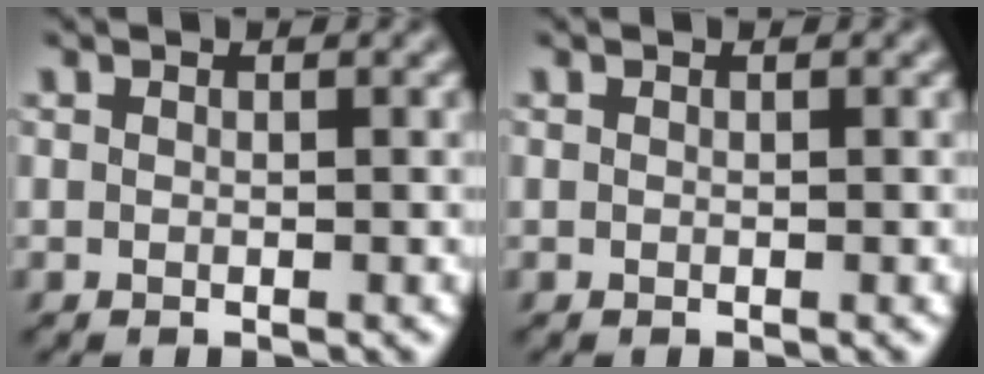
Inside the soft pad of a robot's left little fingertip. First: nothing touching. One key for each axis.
{"total": 0.0}